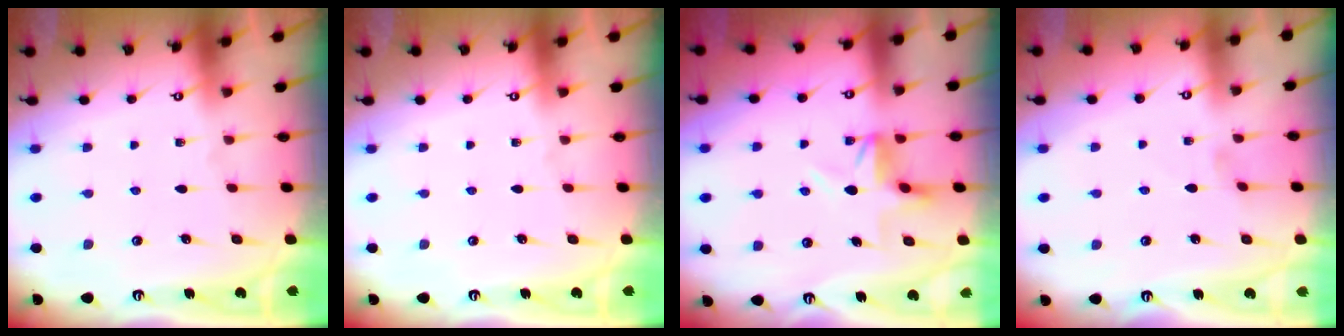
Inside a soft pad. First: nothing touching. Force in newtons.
{"total": 0.0}
{"total": 4.0, "press": 4.0, "slide": 0.5}
{"total": 0.0}